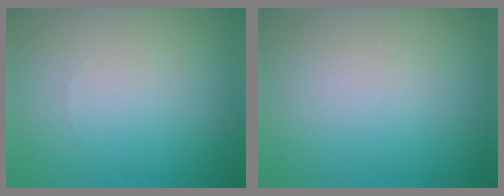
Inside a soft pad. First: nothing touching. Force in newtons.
{"total": 0.0}